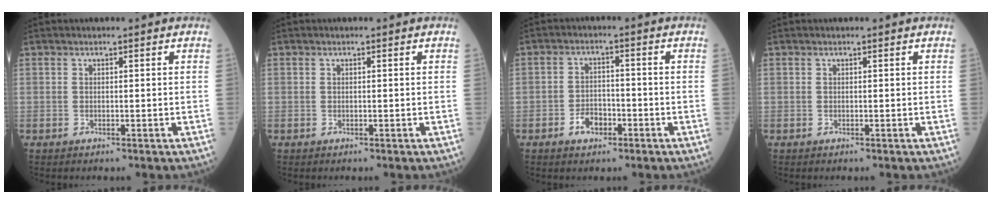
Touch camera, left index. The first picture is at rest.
{"total": 0.0}
{"total": 3.8, "force": [-2.1, 2.3, 2.1], "torque": [-0.039, 0.003, -0.036]}
{"total": 0.0}